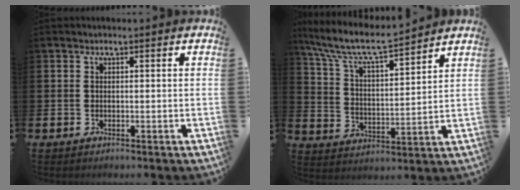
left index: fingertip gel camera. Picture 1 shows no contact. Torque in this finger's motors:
{"motor_torque": [0.96, -1.19, 0.16, 0.21]}